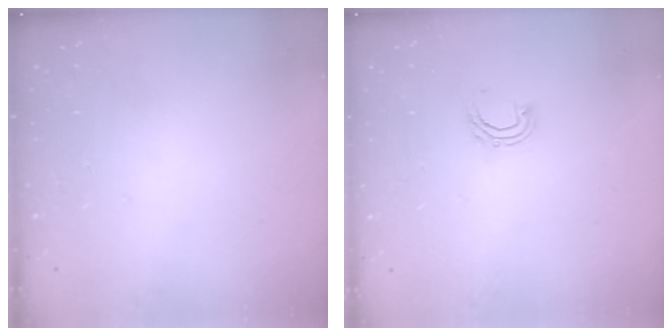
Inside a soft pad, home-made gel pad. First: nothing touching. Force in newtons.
{"total": 5.2, "press": 5.0, "slide": 1.2}